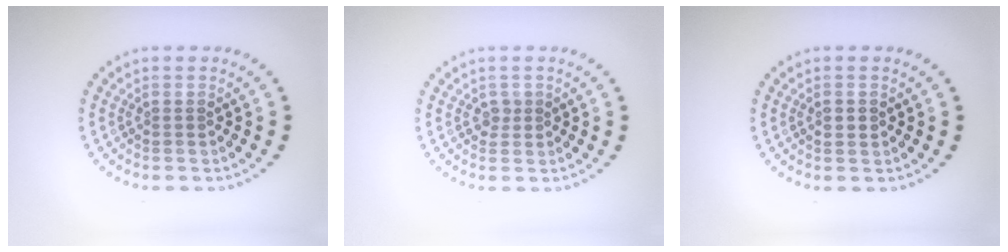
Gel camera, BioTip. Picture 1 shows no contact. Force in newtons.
{"total": 0.9, "press": 0.8, "slide": 0.5}
{"total": 1.0, "press": 1.0, "slide": 0.1}